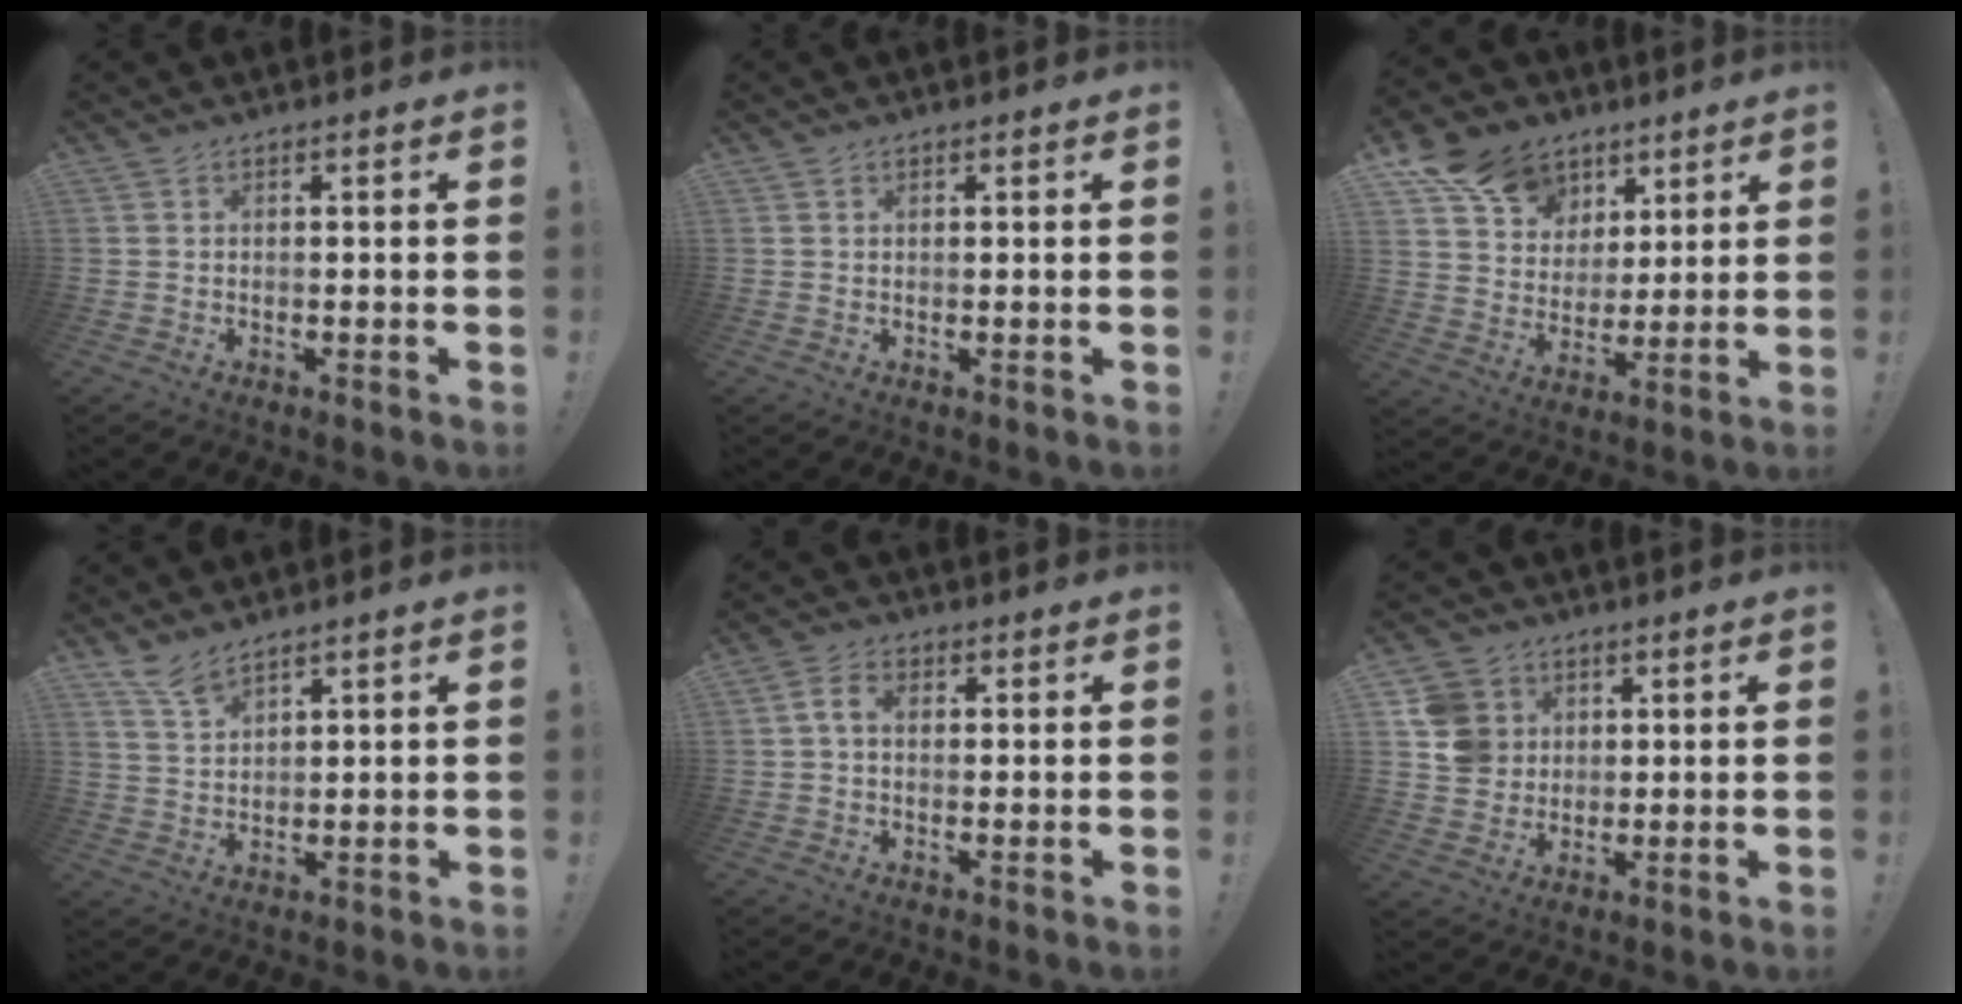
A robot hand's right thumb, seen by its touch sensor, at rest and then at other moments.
{"total": 0.7, "force": [0.4, 0.6, 0.1], "torque": [0.004, -0.002, 0.007]}
{"total": 15.4, "force": [8.2, 12.0, 5.1], "torque": [-0.070, -0.039, 0.164]}
{"total": 5.5, "force": [4.8, 1.4, 2.3], "torque": [-0.041, -0.028, 0.087]}
{"total": 5.0, "force": [0.8, 3.6, 3.4], "torque": [-0.067, 0.010, 0.014]}
{"total": 9.7, "force": [2.6, 8.9, 2.8], "torque": [-0.038, -0.009, 0.057]}